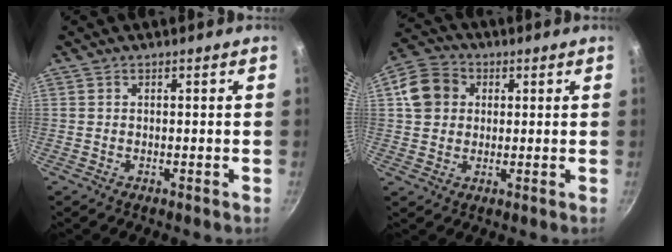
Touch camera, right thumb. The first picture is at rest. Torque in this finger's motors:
{"motor_torque": [-0.29, 1.29, 0.67, 0.27, 0.06]}